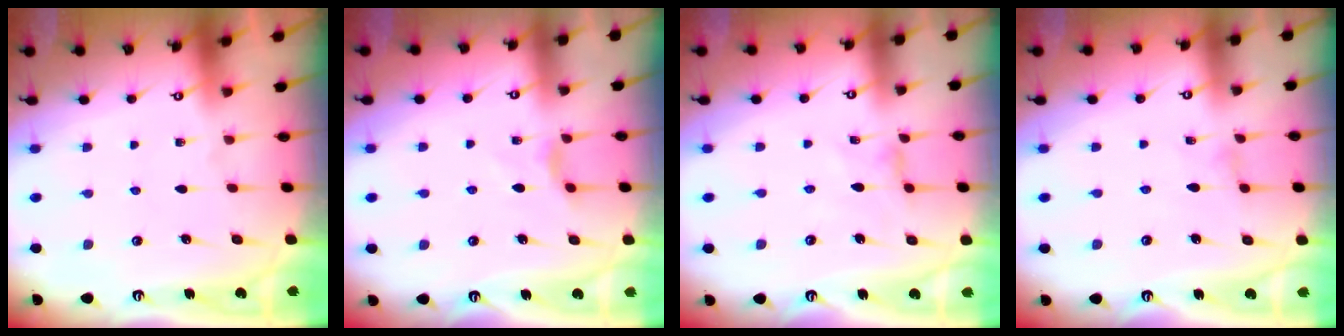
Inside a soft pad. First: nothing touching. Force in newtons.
{"total": 3.8, "press": 3.7, "slide": 0.6}
{"total": 0.9, "press": 0.8, "slide": 0.3}
{"total": 0.0}